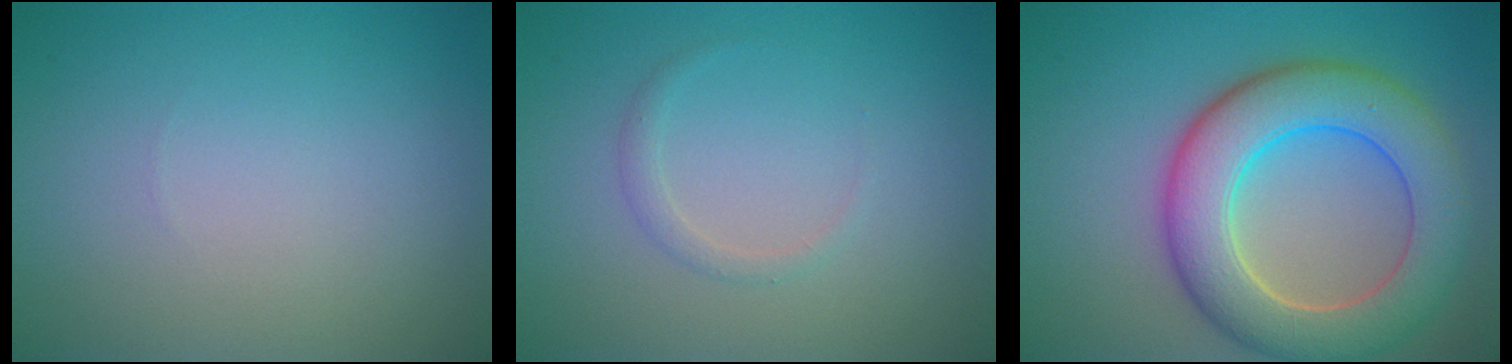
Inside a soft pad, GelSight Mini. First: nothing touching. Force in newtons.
{"total": 1.0, "press": 1.0, "slide": 0.1}
{"total": 8.8, "press": 8.8, "slide": 0.7}